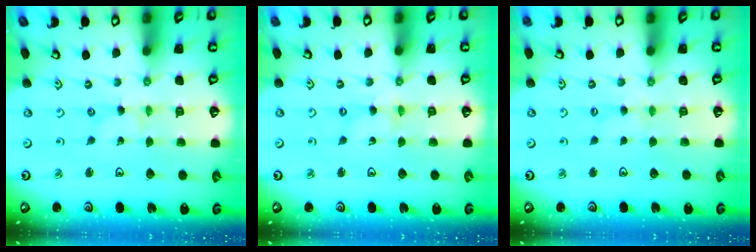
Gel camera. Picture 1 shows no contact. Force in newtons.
{"total": 0.9, "press": 0.9, "slide": 0.2}
{"total": 1.8, "press": 1.8, "slide": 0.4}